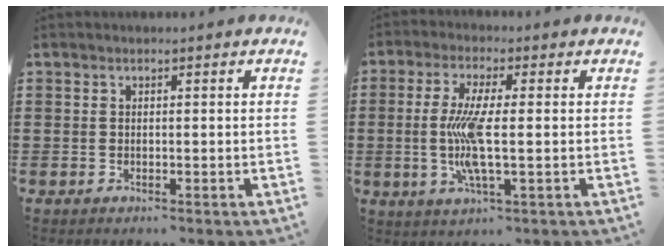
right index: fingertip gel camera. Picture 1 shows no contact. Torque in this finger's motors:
{"motor_torque": [1.79, -0.36, 0.92, 0.21]}